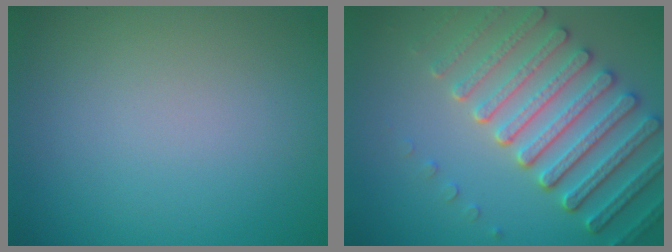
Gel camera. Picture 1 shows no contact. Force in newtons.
{"total": 6.4, "press": 5.4, "slide": 3.3}